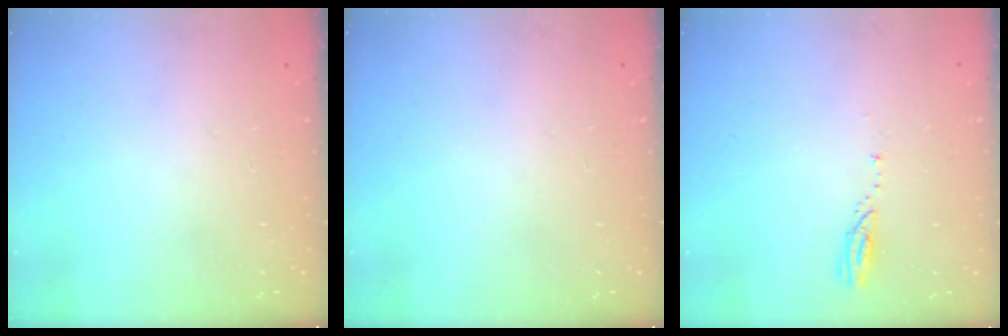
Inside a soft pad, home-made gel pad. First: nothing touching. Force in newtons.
{"total": 0.0}
{"total": 2.9, "press": 2.9, "slide": 0.2}